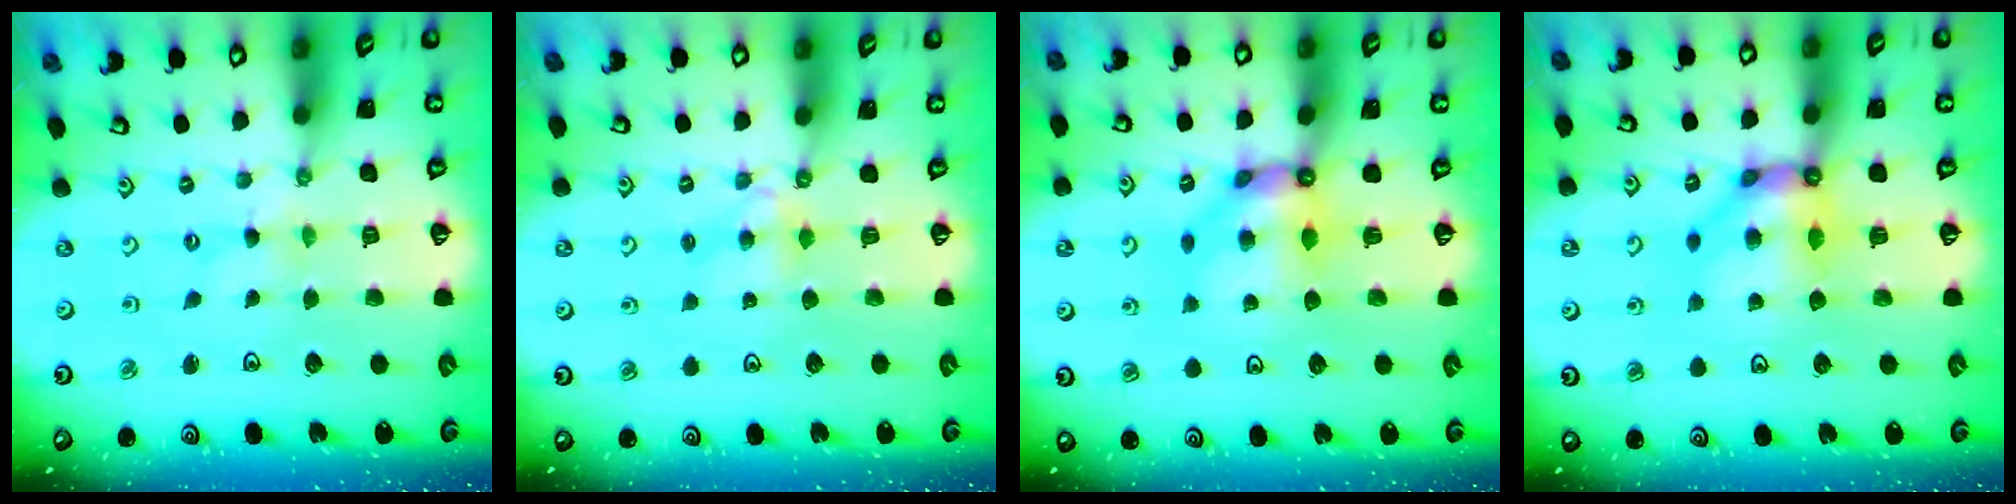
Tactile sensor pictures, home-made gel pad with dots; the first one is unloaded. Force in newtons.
{"total": 4.0, "press": 4.0, "slide": 0.5}
{"total": 8.5, "press": 8.5, "slide": 0.8}
{"total": 9.6, "press": 9.6, "slide": 1.3}